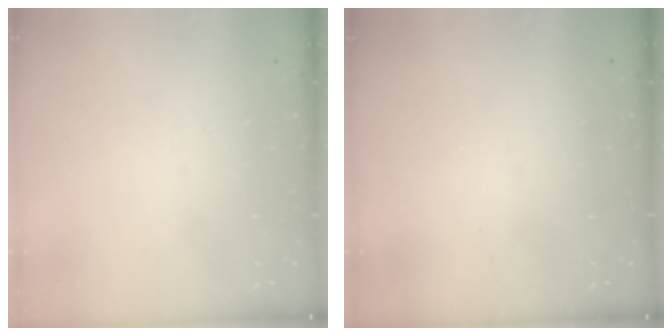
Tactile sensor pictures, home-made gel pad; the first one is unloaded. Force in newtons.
{"total": 0.0}